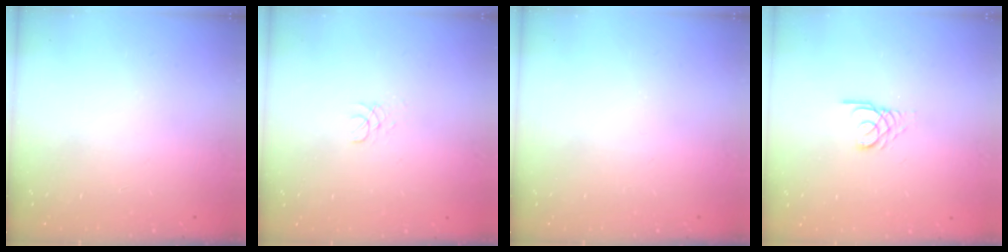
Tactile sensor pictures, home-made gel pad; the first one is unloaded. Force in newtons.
{"total": 1.3, "press": 1.3, "slide": 0.1}
{"total": 0.0}
{"total": 2.7, "press": 2.7, "slide": 0.3}